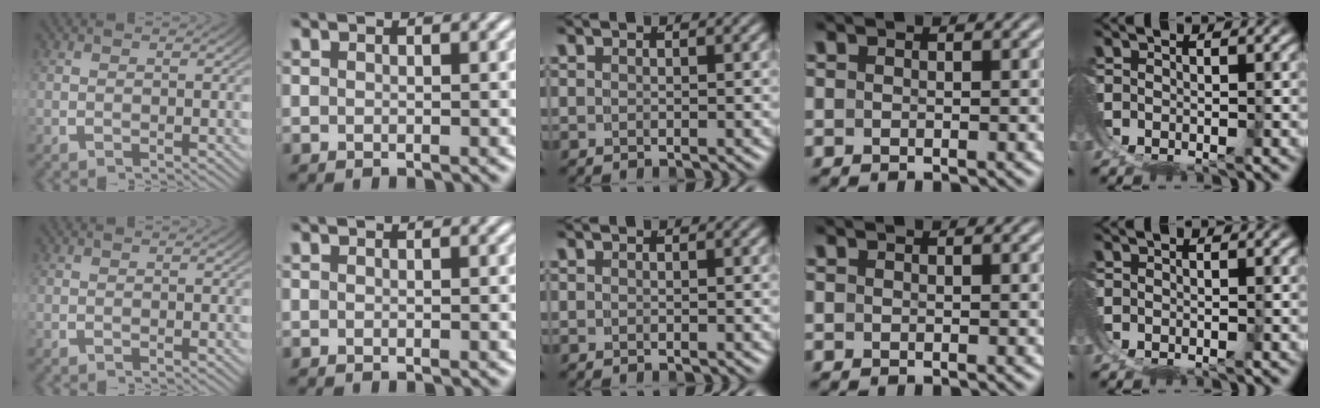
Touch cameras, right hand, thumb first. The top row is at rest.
{}